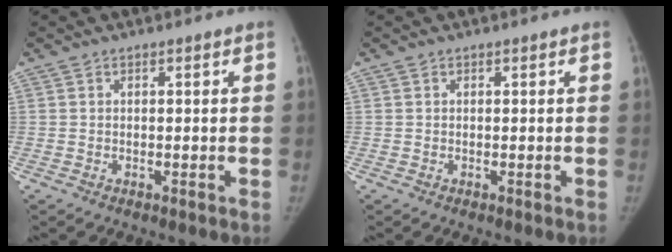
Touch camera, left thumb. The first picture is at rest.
{"total": 0.0}